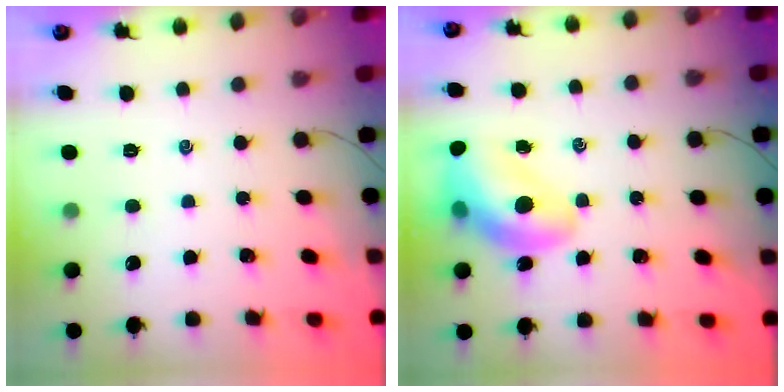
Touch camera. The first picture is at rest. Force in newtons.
{"total": 14.8, "press": 14.3, "slide": 3.9}